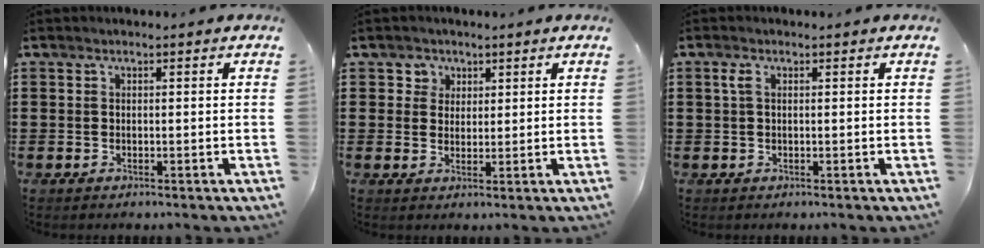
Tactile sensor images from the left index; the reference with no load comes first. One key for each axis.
{"total": 2.9, "fx": 1.3, "fy": 2.6, "fz": -0.1, "tx": -0.005, "ty": 0.008, "tz": 0.020}
{"total": 1.8, "fx": 0.3, "fy": 0.8, "fz": 1.6, "tx": -0.041, "ty": 0.003, "tz": 0.002}